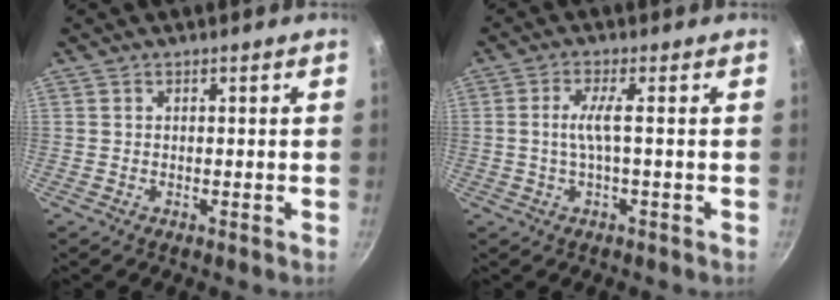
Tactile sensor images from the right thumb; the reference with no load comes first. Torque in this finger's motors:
{"motor_torque": [0.01, 0.17, -0.08, -0.04, 0.16]}